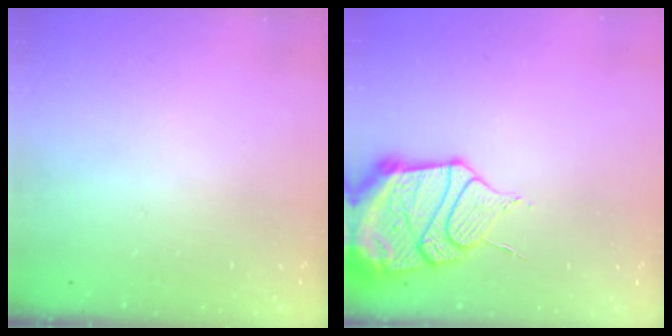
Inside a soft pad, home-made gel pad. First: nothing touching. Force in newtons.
{"total": 16.9, "press": 16.3, "slide": 4.2}